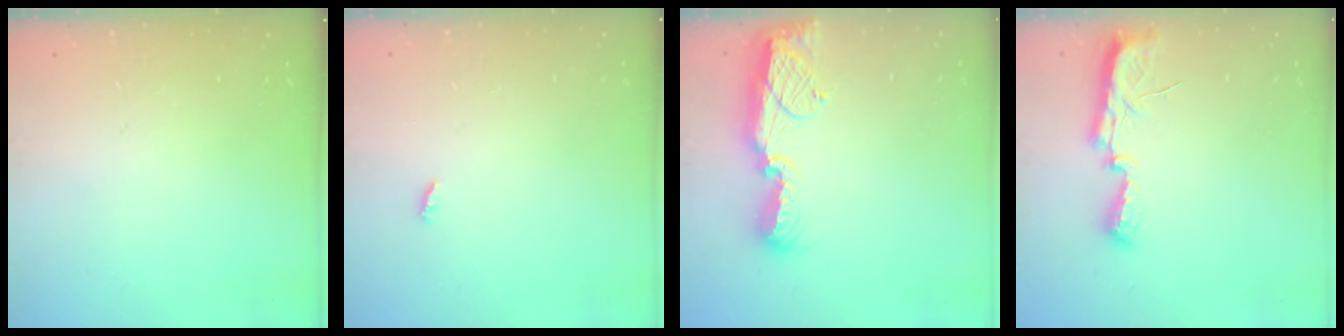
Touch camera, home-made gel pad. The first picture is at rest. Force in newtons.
{"total": 2.3, "press": 2.3, "slide": 0.2}
{"total": 13.3, "press": 12.2, "slide": 5.5}
{"total": 10.3, "press": 8.9, "slide": 5.2}